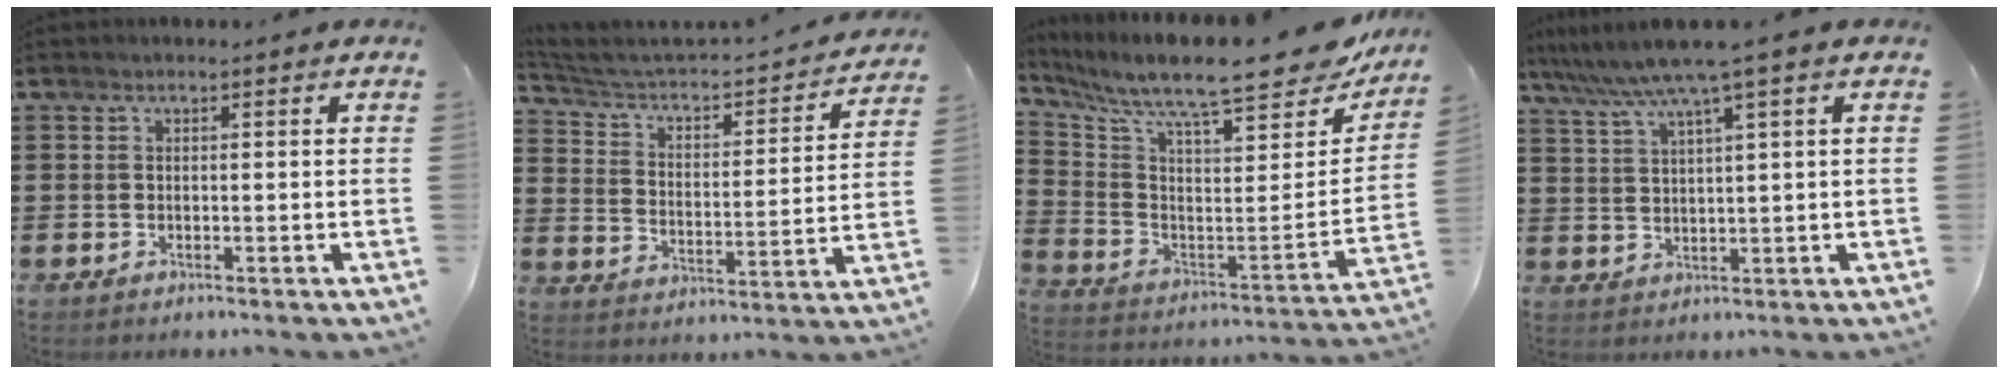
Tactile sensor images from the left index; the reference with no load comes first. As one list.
[{"total": 3.1, "force": [2.6, 0.9, 1.5], "torque": [-0.048, -0.031, 0.031]}, {"total": 10.8, "force": [9.3, 1.2, 5.5], "torque": [-0.122, -0.083, 0.148]}, {"total": 5.9, "force": [3.9, -0.4, 4.5], "torque": [-0.098, -0.016, 0.063]}]